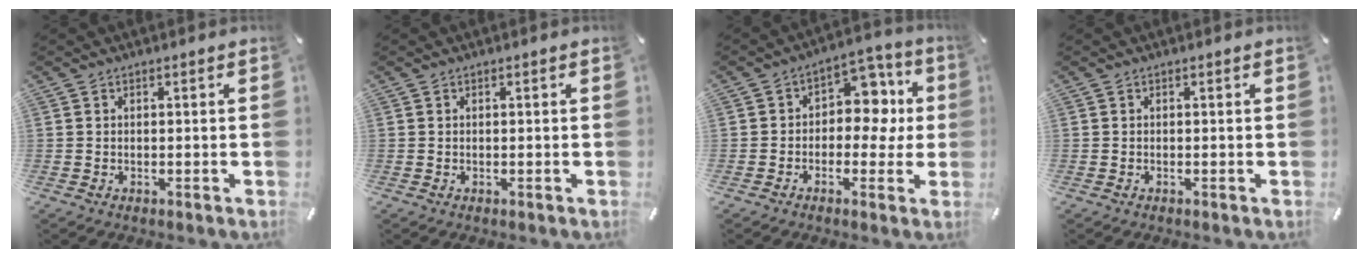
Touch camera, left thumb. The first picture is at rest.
{"total": 0.0}
{"total": 10.0, "force": [0.8, 7.5, 6.6], "torque": [-0.081, -0.005, 0.011]}
{"total": 0.0}